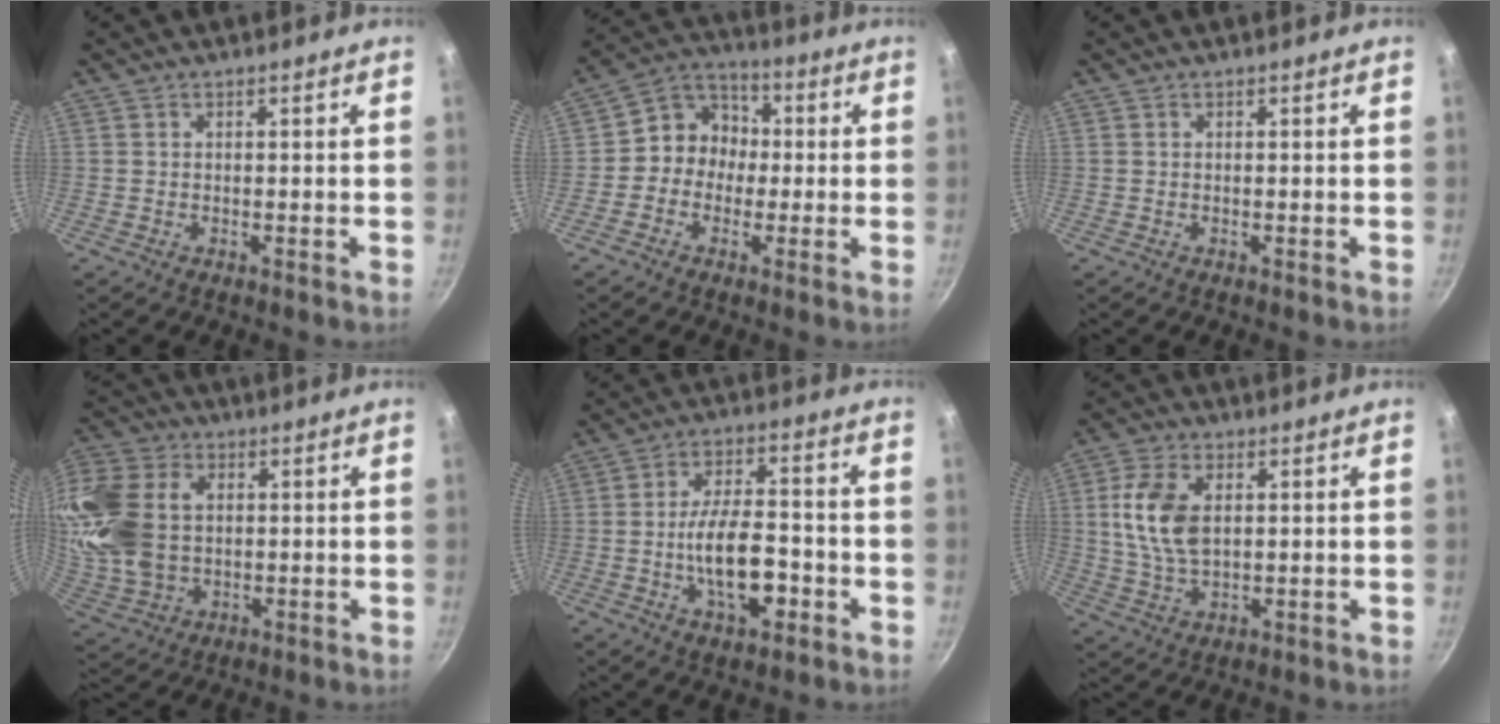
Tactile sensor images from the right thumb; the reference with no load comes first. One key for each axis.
{"total": 8.8, "fx": -0.7, "fy": 7.9, "fz": 3.8, "tx": -0.015, "ty": 0.030, "tz": -0.035}
{"total": 0.0}
{"total": 21.5, "fx": 2.7, "fy": 15.6, "fz": 14.5, "tx": -0.311, "ty": 0.006, "tz": 0.057}
{"total": 12.2, "fx": -3.5, "fy": 5.6, "fz": 10.2, "tx": -0.160, "ty": 0.028, "tz": -0.059}
{"total": 10.6, "fx": 1.9, "fy": 6.3, "fz": 8.3, "tx": -0.155, "ty": -0.004, "tz": 0.037}